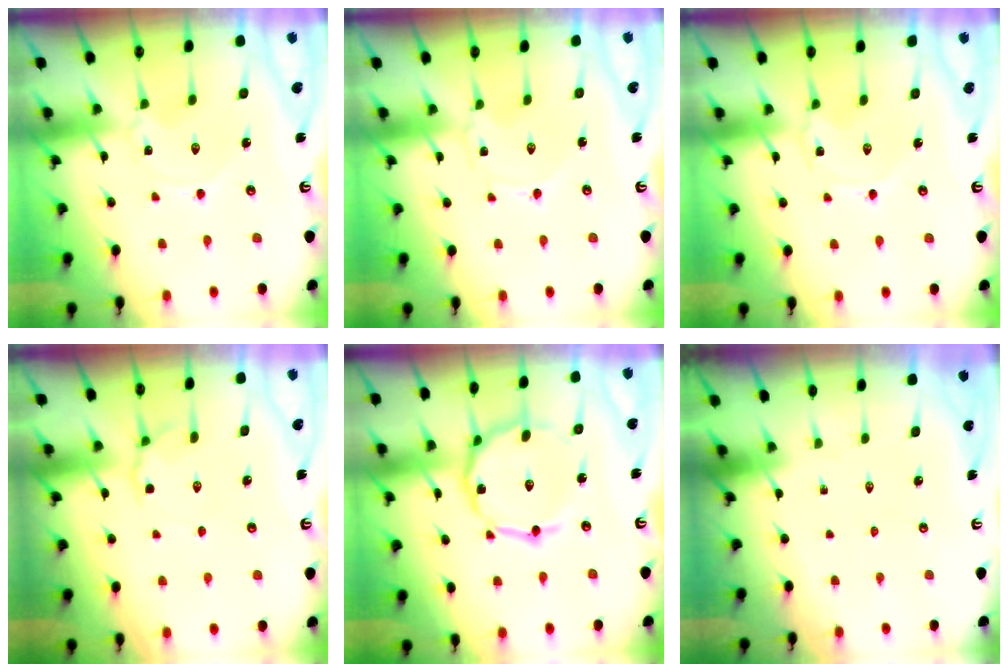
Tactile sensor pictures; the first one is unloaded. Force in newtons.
{"total": 0.0}
{"total": 1.5, "press": 1.5, "slide": 0.2}
{"total": 5.1, "press": 4.9, "slide": 1.4}
{"total": 13.8, "press": 13.8, "slide": 0.8}
{"total": 0.0}